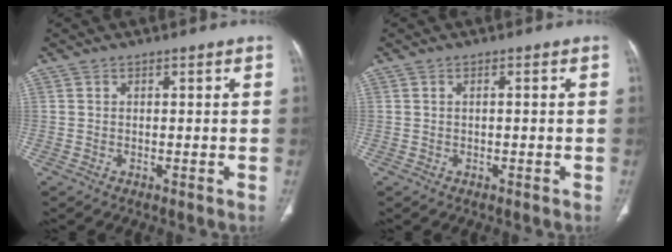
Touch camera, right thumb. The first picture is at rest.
{"total": 0.7, "force": [-0.1, 0.2, 0.6], "torque": [-0.015, 0.001, -0.002]}